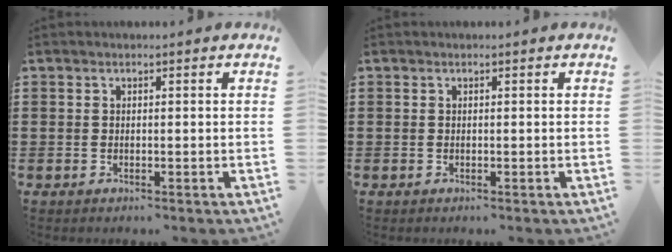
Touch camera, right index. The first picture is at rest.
{"total": 0.0}